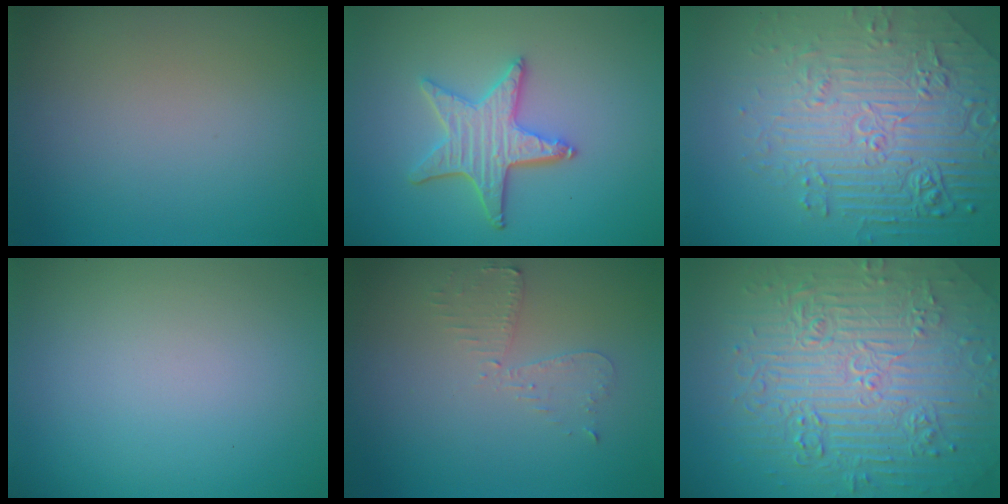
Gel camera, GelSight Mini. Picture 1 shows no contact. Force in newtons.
{"total": 4.1, "press": 3.6, "slide": 1.8}
{"total": 9.0, "press": 6.1, "slide": 6.5}
{"total": 0.0}
{"total": 2.2, "press": 2.2, "slide": 0.5}
{"total": 11.1, "press": 7.4, "slide": 8.3}